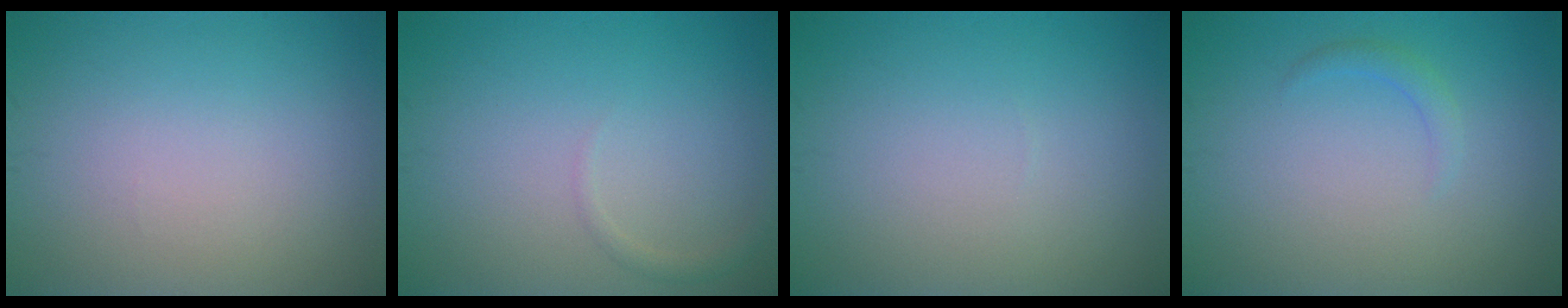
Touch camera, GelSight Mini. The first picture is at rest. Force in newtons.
{"total": 0.8, "press": 0.8, "slide": 0.1}
{"total": 0.0}
{"total": 1.1, "press": 1.1, "slide": 0.2}